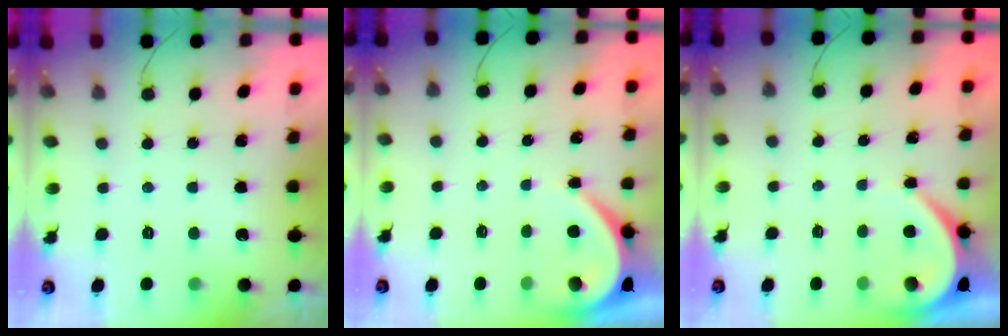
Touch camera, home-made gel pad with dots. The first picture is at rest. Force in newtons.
{"total": 3.9, "press": 3.8, "slide": 0.5}
{"total": 3.9, "press": 3.9, "slide": 0.7}